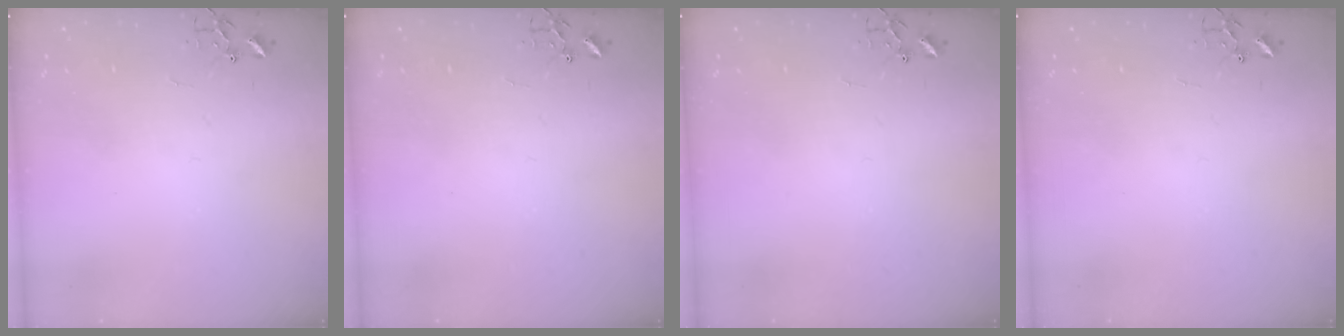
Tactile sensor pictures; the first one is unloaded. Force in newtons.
{"total": 0.0}
{"total": 0.0}
{"total": 0.0}